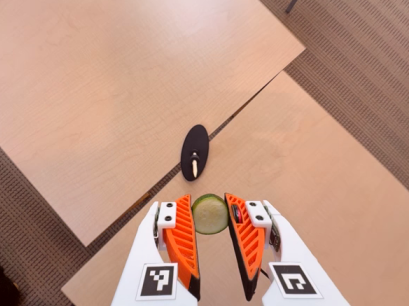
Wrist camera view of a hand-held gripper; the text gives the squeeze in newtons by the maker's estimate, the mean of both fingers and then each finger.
{"total": 11.6, "left": 12.1, "right": 11.2}